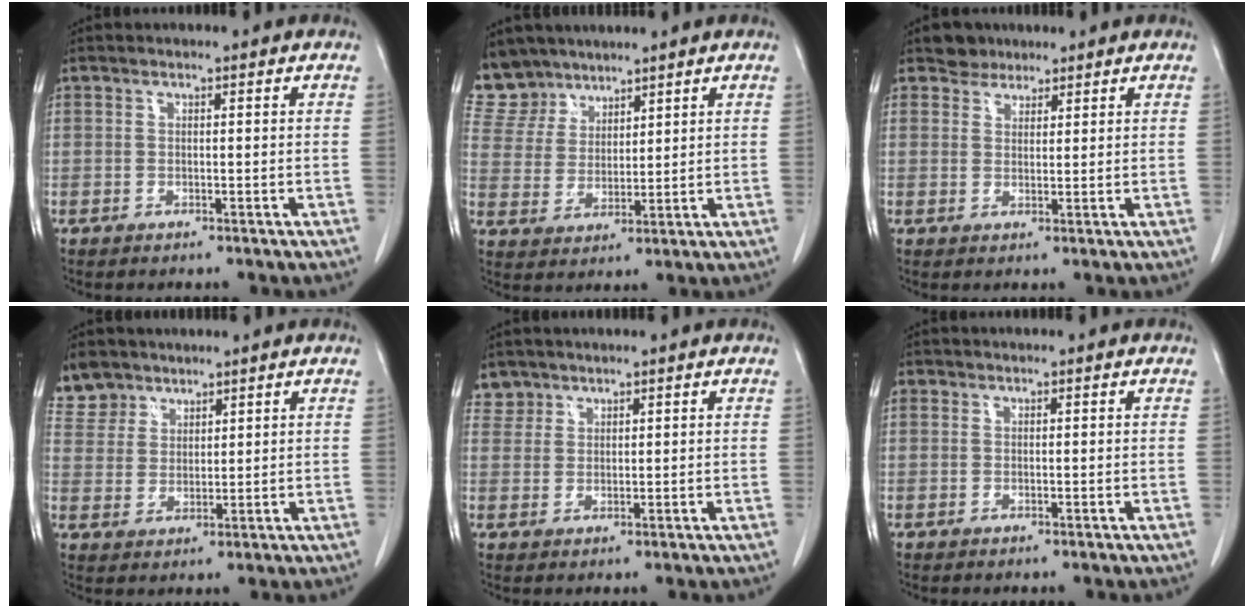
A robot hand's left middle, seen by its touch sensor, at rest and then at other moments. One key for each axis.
{"total": 8.0, "fx": 6.9, "fy": 4.1, "fz": 0.2, "tx": -0.007, "ty": 0.008, "tz": 0.146}
{"total": 2.8, "fx": 2.3, "fy": 1.6, "fz": 0.0, "tx": -0.001, "ty": 0.008, "tz": 0.036}
{"total": 5.9, "fx": 4.7, "fy": 3.5, "fz": 0.1, "tx": 0.004, "ty": 0.004, "tz": 0.096}
{"total": 2.5, "fx": 2.0, "fy": 1.4, "fz": -0.5, "tx": 0.017, "ty": 0.006, "tz": 0.036}
{"total": 0.7, "fx": 0.3, "fy": 0.6, "fz": 0.2, "tx": 0.003, "ty": 0.007, "tz": 0.005}